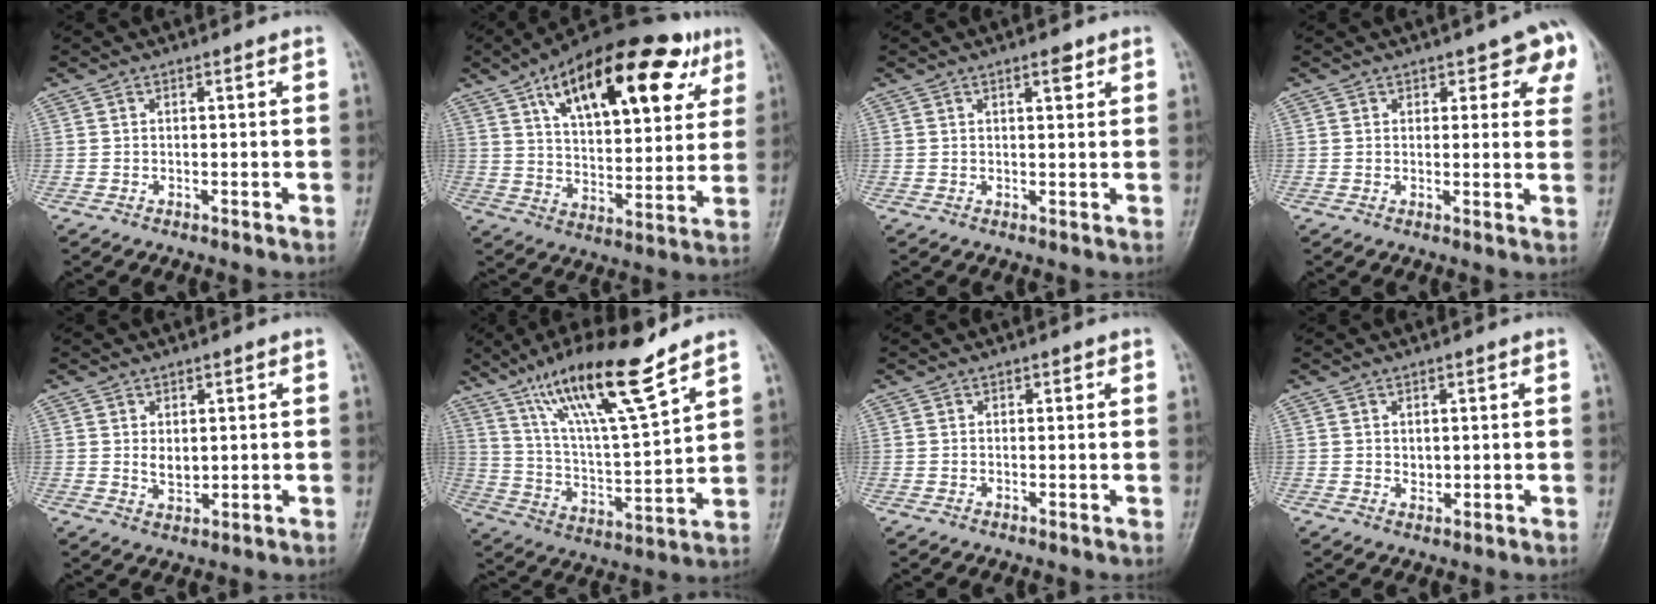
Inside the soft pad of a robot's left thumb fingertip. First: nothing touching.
{"total": 27.6, "force": [13.3, 12.3, 20.9], "torque": [-0.281, -0.011, 0.202]}
{"total": 2.5, "force": [1.5, 0.9, 1.7], "torque": [-0.018, -0.007, 0.020]}
{"total": 7.1, "force": [3.8, 3.8, 4.6], "torque": [-0.008, -0.014, 0.039]}
{"total": 3.4, "force": [0.6, 2.4, 2.4], "torque": [-0.027, -0.010, 0.017]}
{"total": 18.5, "force": [12.7, 2.8, 13.1], "torque": [-0.219, -0.061, 0.234]}
{"total": 0.9, "force": [0.4, 0.8, 0.3], "torque": [0.009, 0.000, 0.002]}
{"total": 1.9, "force": [0.4, 1.5, 1.1], "torque": [-0.008, -0.005, 0.010]}